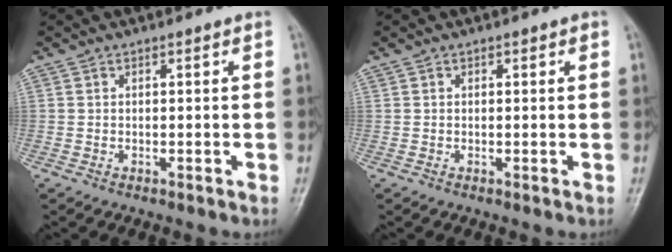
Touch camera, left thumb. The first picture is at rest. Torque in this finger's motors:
{"motor_torque": [-0.13, -0.08, -0.01, 0.10, 0.02]}